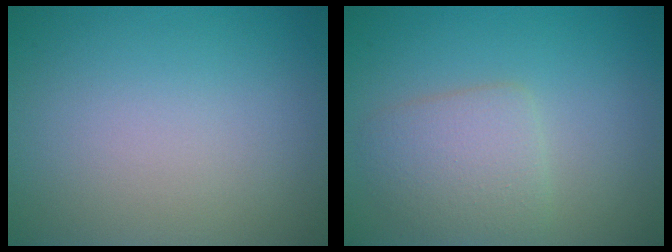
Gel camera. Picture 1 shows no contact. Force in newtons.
{"total": 3.3, "press": 3.3, "slide": 0.0}